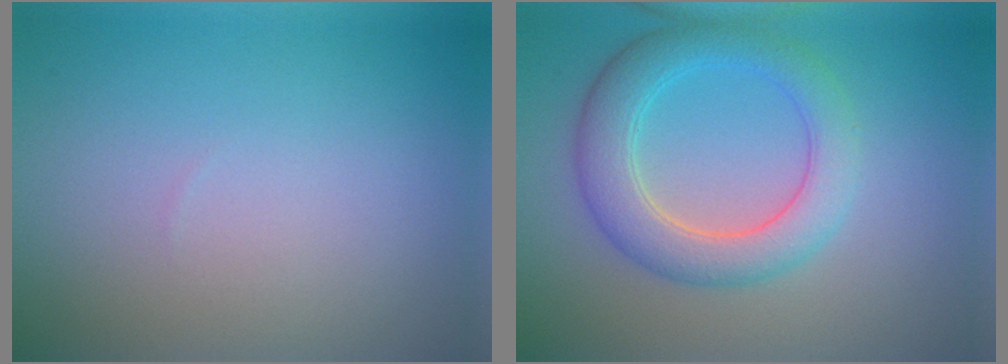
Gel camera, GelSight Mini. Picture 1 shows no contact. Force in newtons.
{"total": 5.1, "press": 5.1, "slide": 0.2}